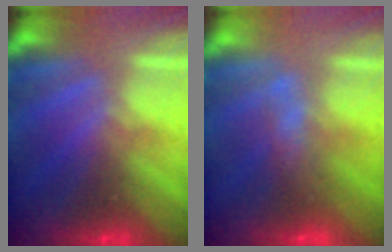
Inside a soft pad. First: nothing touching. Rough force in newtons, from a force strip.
{"total": 2.4}